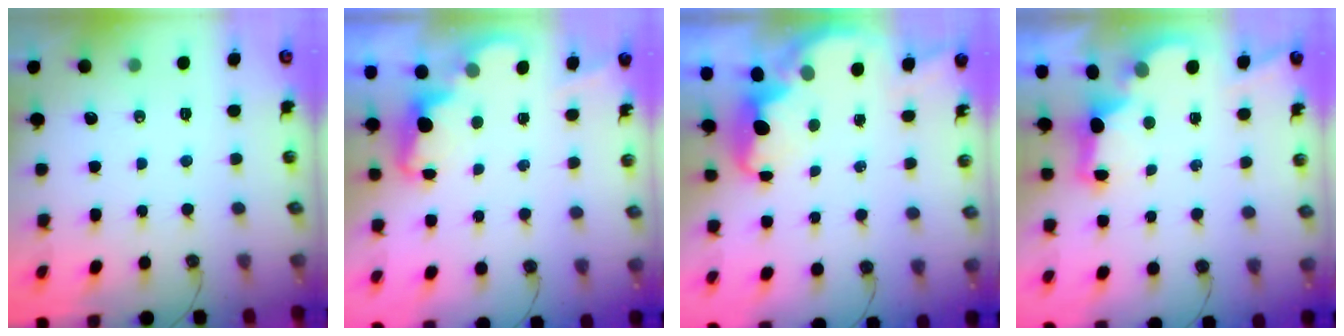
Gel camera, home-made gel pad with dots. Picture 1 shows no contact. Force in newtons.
{"total": 2.4, "press": 2.4, "slide": 0.5}
{"total": 3.1, "press": 3.1, "slide": 0.6}
{"total": 2.8, "press": 2.7, "slide": 0.9}